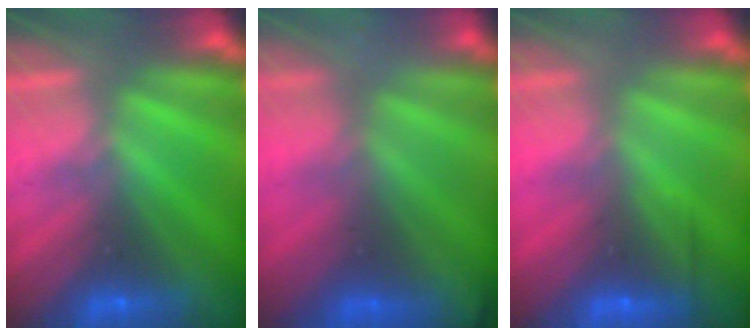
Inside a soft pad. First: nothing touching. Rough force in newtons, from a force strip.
{"total": 6.9}
{"total": 2.4}